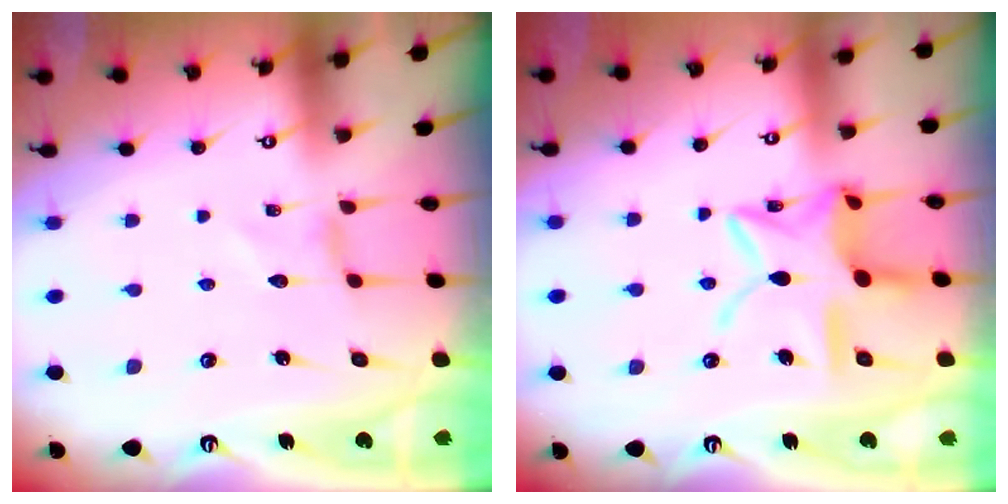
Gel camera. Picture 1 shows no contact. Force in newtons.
{"total": 14.2, "press": 14.2, "slide": 1.2}